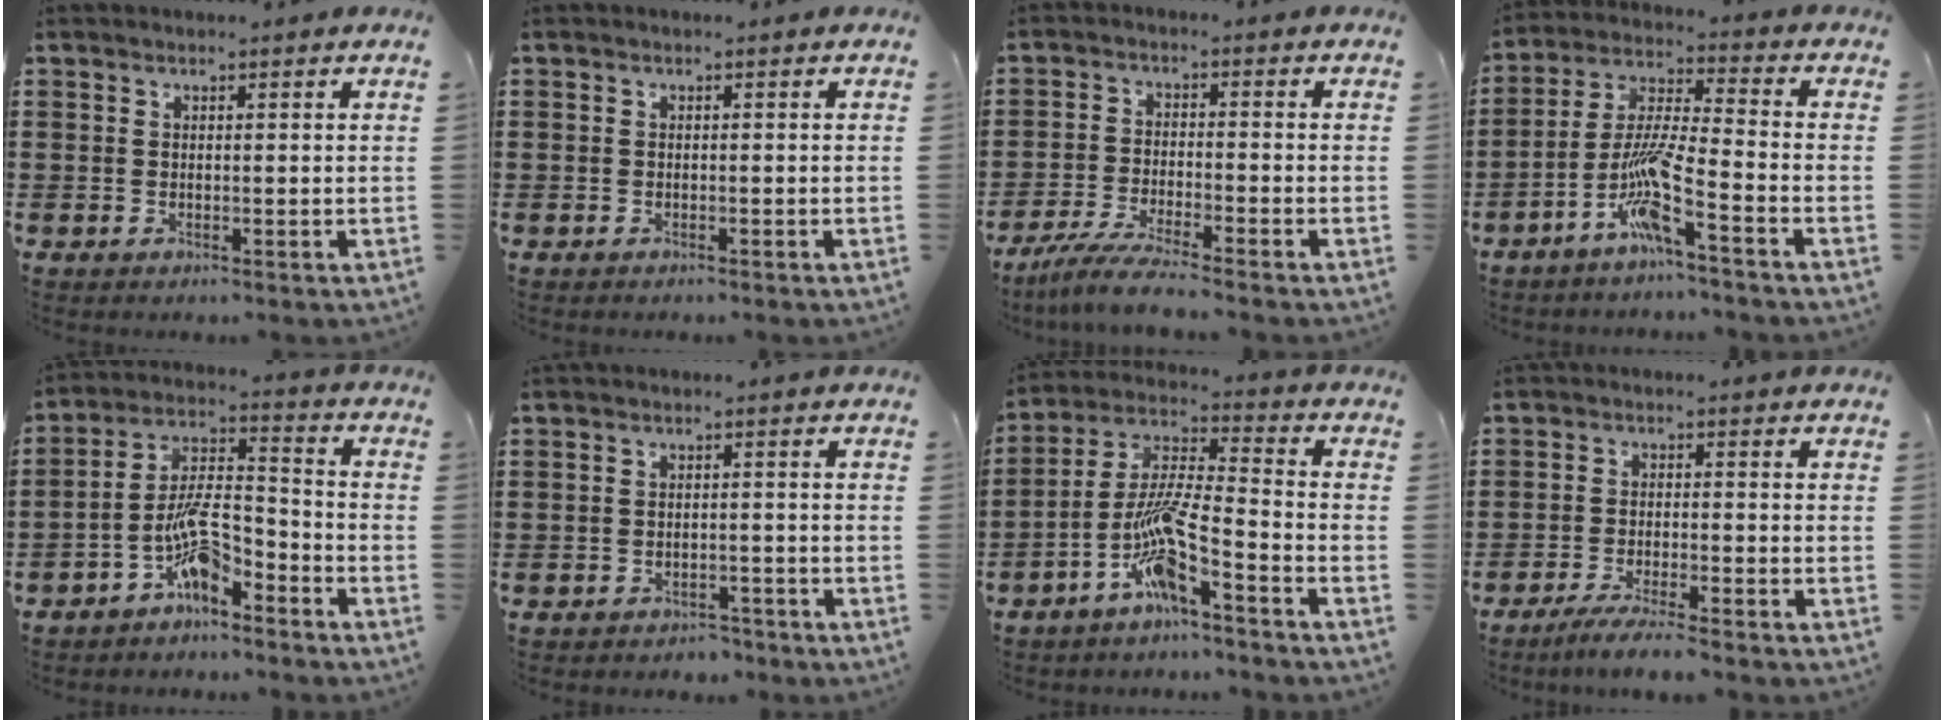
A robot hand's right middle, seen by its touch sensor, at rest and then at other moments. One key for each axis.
{"total": 0.5, "fx": -0.4, "fy": 0.3, "fz": -0.1, "tx": 0.002, "ty": 0.004, "tz": -0.010}
{"total": 5.3, "fx": -4.7, "fy": -0.3, "fz": 2.4, "tx": -0.060, "ty": -0.021, "tz": -0.093}
{"total": 9.0, "fx": -5.4, "fy": 0.5, "fz": 7.3, "tx": -0.169, "ty": -0.013, "tz": -0.112}
{"total": 8.6, "fx": -5.5, "fy": 2.7, "fz": 6.0, "tx": -0.132, "ty": 0.001, "tz": -0.110}
{"total": 1.9, "fx": -1.9, "fy": 0.4, "fz": -0.3, "tx": -0.003, "ty": 0.003, "tz": -0.044}
{"total": 9.1, "fx": -6.0, "fy": 0.4, "fz": 6.8, "tx": -0.163, "ty": -0.022, "tz": -0.126}
{"total": 3.7, "fx": -3.4, "fy": -0.3, "fz": 1.5, "tx": -0.033, "ty": -0.008, "tz": -0.068}